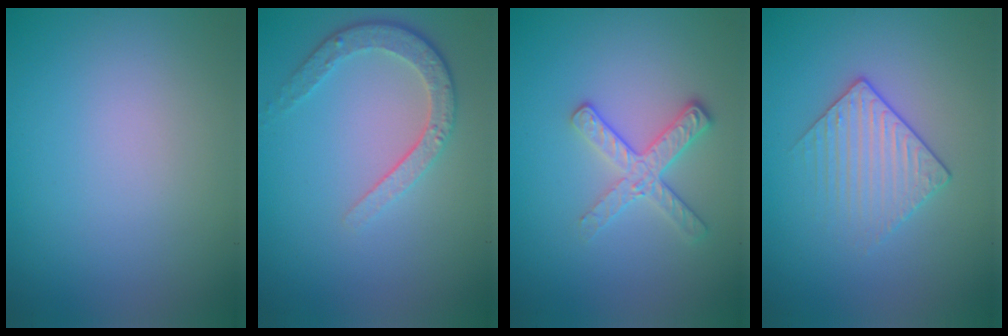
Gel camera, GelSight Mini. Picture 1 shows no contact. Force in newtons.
{"total": 3.5, "press": 2.8, "slide": 2.0}
{"total": 2.7, "press": 2.4, "slide": 1.2}
{"total": 2.1, "press": 1.8, "slide": 1.1}